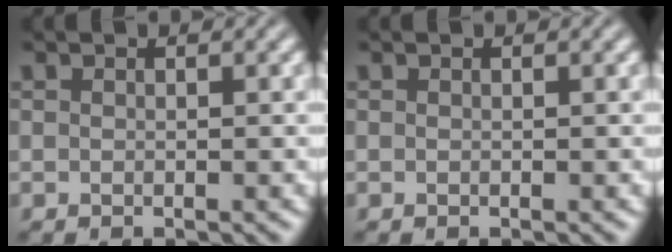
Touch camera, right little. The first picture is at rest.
{"total": 0.0}